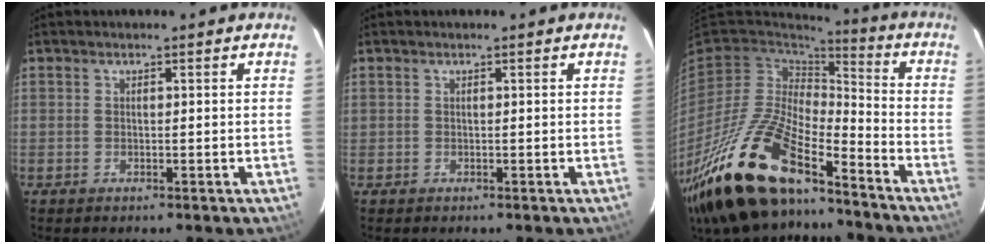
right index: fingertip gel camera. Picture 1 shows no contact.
{"total": 0.0}
{"total": 24.3, "force": [-17.0, 8.4, 15.2], "torque": [-0.312, -0.036, -0.308]}